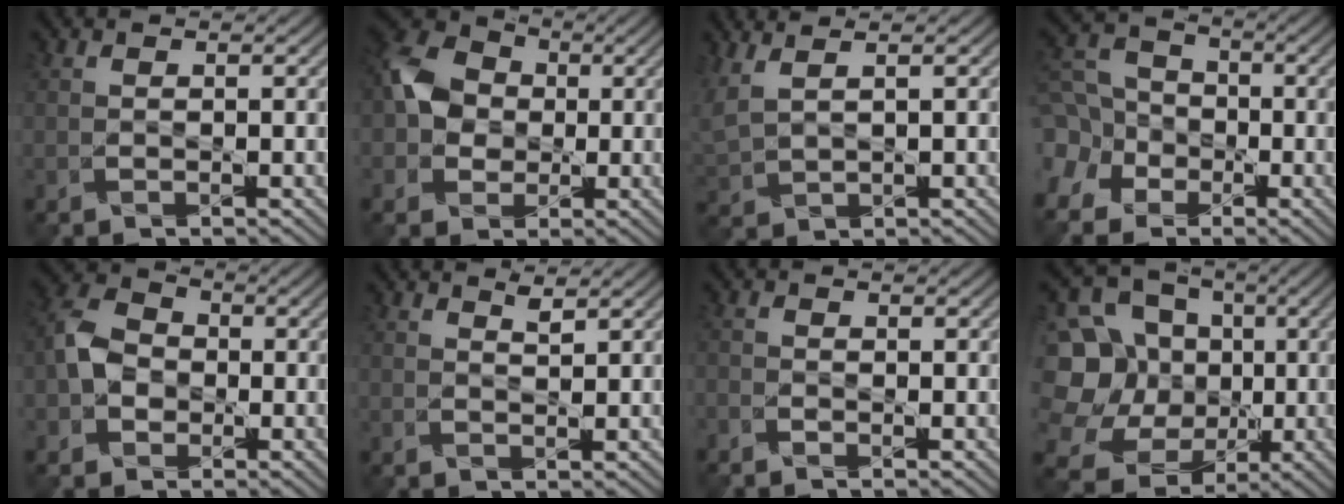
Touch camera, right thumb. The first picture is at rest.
{"total": 7.1, "force": [0.1, 5.7, 4.3], "torque": [-0.109, 0.016, -0.009]}
{"total": 3.6, "force": [2.6, 0.7, 2.4], "torque": [-0.085, 0.009, 0.060]}
{"total": 11.9, "force": [-4.3, 9.6, 5.6], "torque": [-0.174, -0.026, -0.103]}
{"total": 5.5, "force": [-1.2, 4.3, 3.3], "torque": [-0.084, 0.008, -0.037]}
{"total": 1.4, "force": [1.2, -0.2, 0.7], "torque": [-0.021, -0.001, 0.027]}
{"total": 2.2, "force": [-1.8, 0.8, 1.0], "torque": [-0.024, -0.002, -0.033]}
{"total": 19.6, "force": [-0.3, 18.0, 7.9], "torque": [-0.260, 0.034, -0.023]}